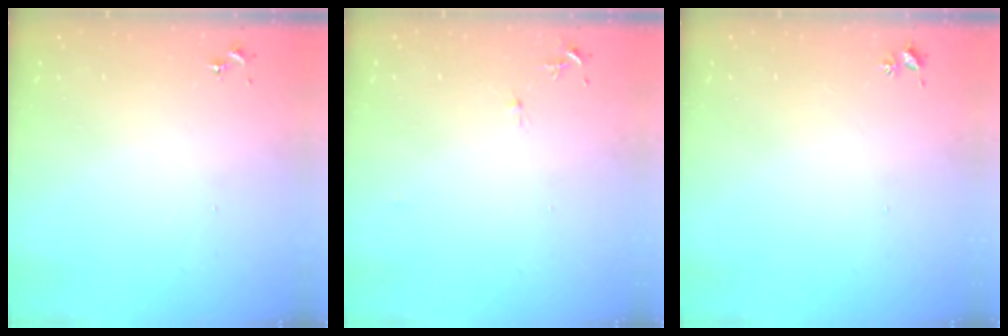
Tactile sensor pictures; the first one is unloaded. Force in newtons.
{"total": 4.1, "press": 4.1, "slide": 0.5}
{"total": 2.6, "press": 2.6, "slide": 0.3}